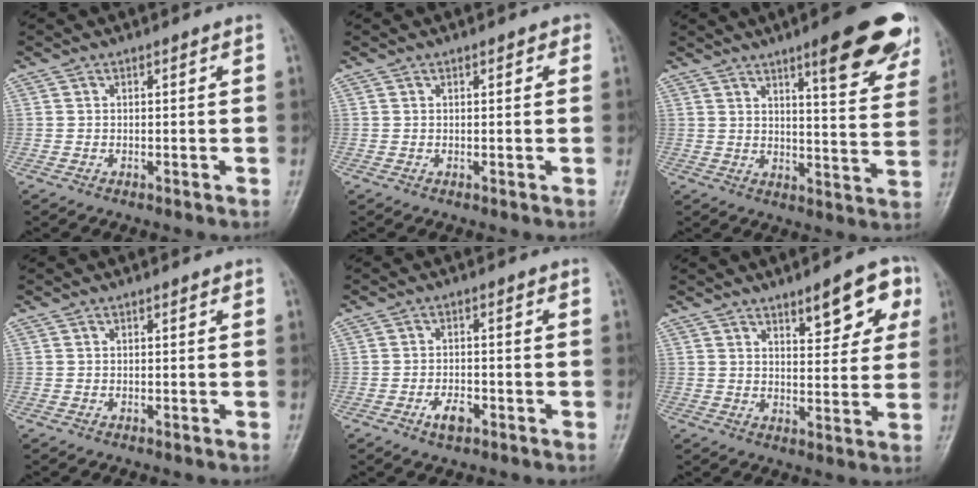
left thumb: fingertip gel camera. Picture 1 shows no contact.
{"total": 1.3, "force": [0.6, 0.6, 0.9], "torque": [-0.006, 0.000, 0.006]}
{"total": 17.2, "force": [10.5, 3.8, 13.0], "torque": [-0.127, -0.052, 0.134]}
{"total": 0.0}
{"total": 3.6, "force": [-1.9, 1.8, 2.4], "torque": [-0.040, 0.008, -0.032]}
{"total": 9.3, "force": [4.8, 3.5, 7.2], "torque": [-0.067, -0.019, 0.065]}